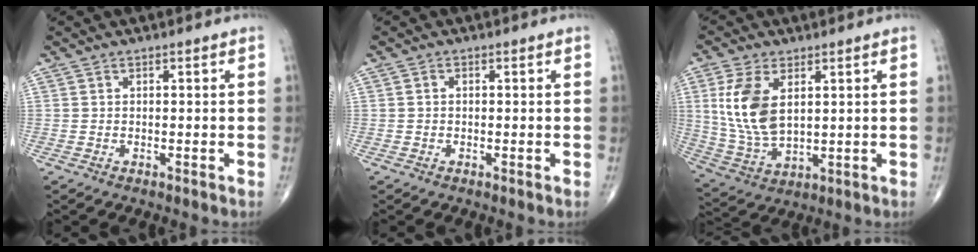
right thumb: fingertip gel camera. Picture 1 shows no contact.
{"total": 0.6, "force": [-0.1, 0.4, 0.4], "torque": [-0.005, 0.003, -0.003]}
{"total": 12.2, "force": [3.2, 6.6, 9.7], "torque": [-0.199, -0.014, 0.073]}